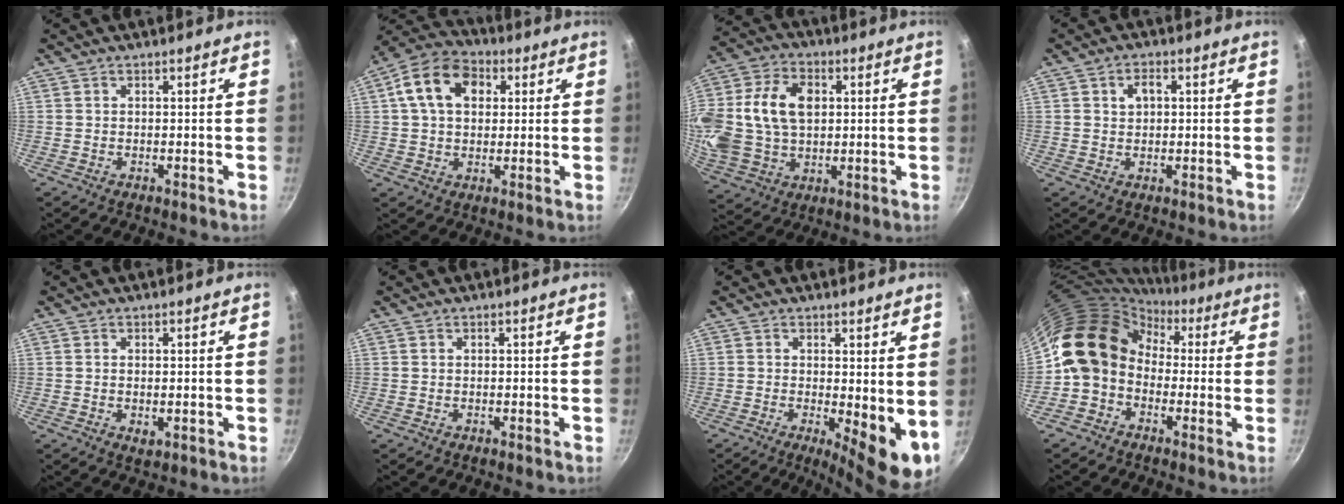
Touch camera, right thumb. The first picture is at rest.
{"total": 12.7, "force": [3.4, 9.1, 8.1], "torque": [-0.118, 0.017, 0.040]}
{"total": 21.5, "force": [3.1, 15.3, 14.8], "torque": [-0.302, 0.016, 0.057]}
{"total": 3.3, "force": [0.8, 2.4, 2.2], "torque": [-0.019, 0.008, 0.013]}
{"total": 1.9, "force": [-0.2, 1.0, 1.6], "torque": [-0.025, -0.005, -0.002]}
{"total": 0.0}
{"total": 9.0, "force": [-0.4, 3.0, 8.4], "torque": [-0.100, -0.014, 0.001]}
{"total": 14.0, "force": [0.4, 11.3, 8.2], "torque": [-0.113, 0.037, -0.020]}